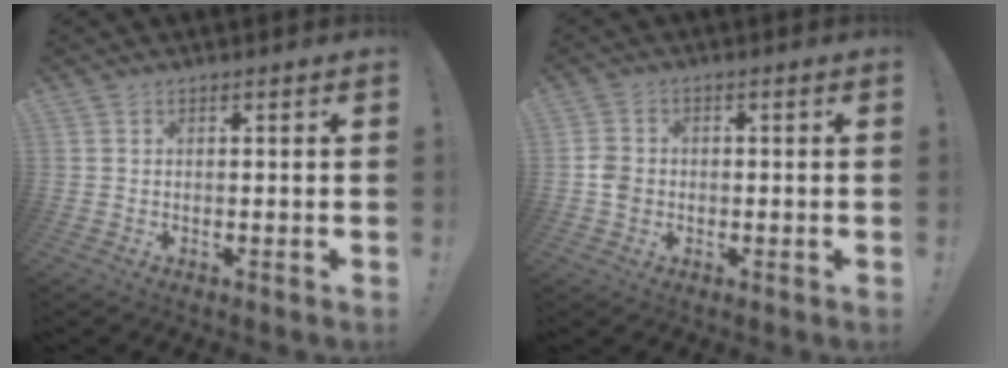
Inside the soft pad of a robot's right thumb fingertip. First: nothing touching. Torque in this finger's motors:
{"motor_torque": [0.62, 0.75, 0.32, -0.54, 0.00]}